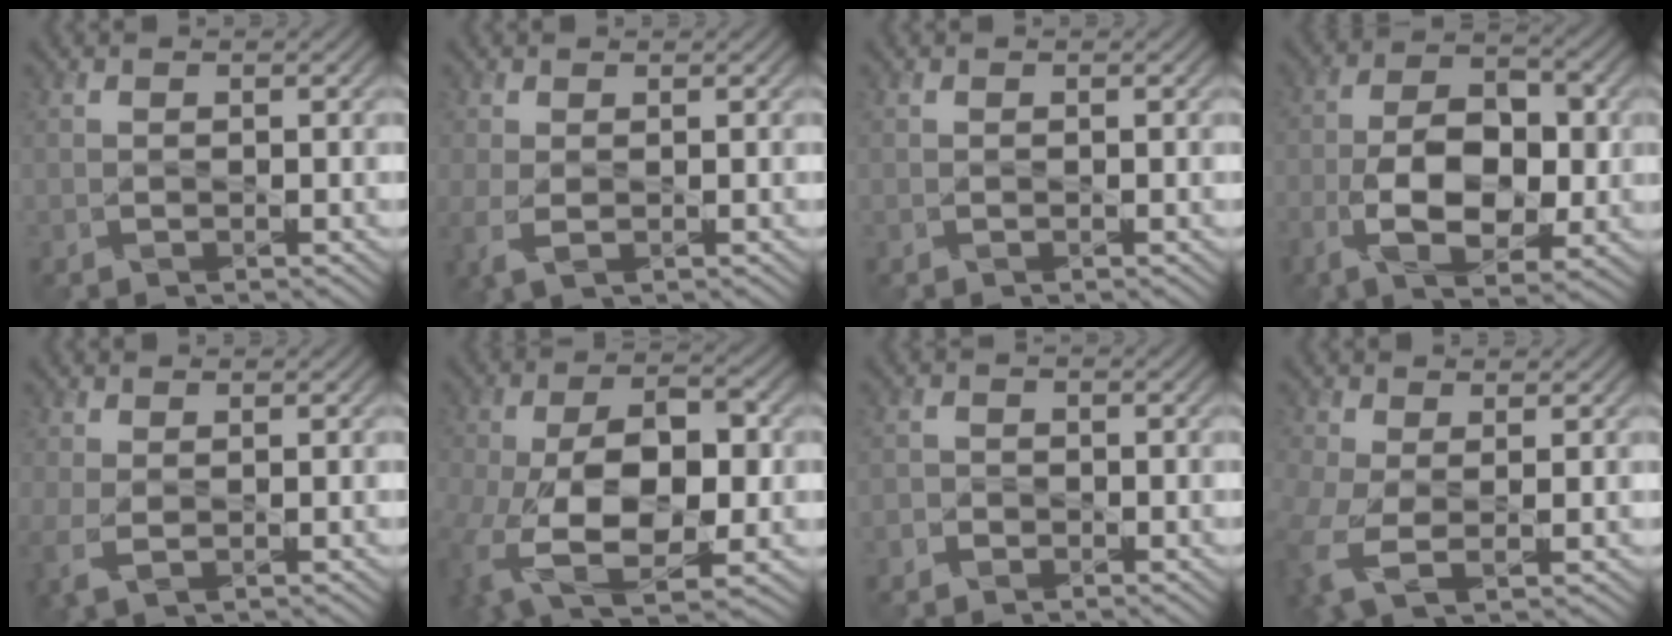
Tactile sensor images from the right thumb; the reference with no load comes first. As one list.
[{"total": 2.7, "force": [-0.2, 1.5, 2.3], "torque": [-0.068, -0.007, -0.004]}, {"total": 0.0}, {"total": 10.8, "force": [-2.5, 6.0, 8.6], "torque": [-0.168, -0.004, -0.047]}, {"total": 2.7, "force": [0.1, 1.3, 2.3], "torque": [-0.070, -0.004, 0.000]}, {"total": 15.5, "force": [-4.3, 8.5, 12.3], "torque": [-0.239, -0.025, -0.058]}, {"total": 1.5, "force": [-1.0, 1.1, 0.3], "torque": [-0.002, 0.002, -0.023]}, {"total": 6.4, "force": [-1.6, 3.5, 5.1], "torque": [-0.140, -0.021, -0.035]}]